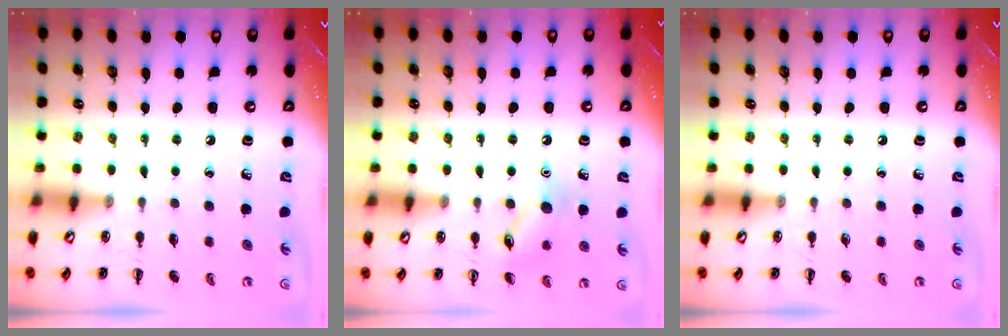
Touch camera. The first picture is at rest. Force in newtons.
{"total": 10.4, "press": 10.4, "slide": 0.7}
{"total": 0.0}